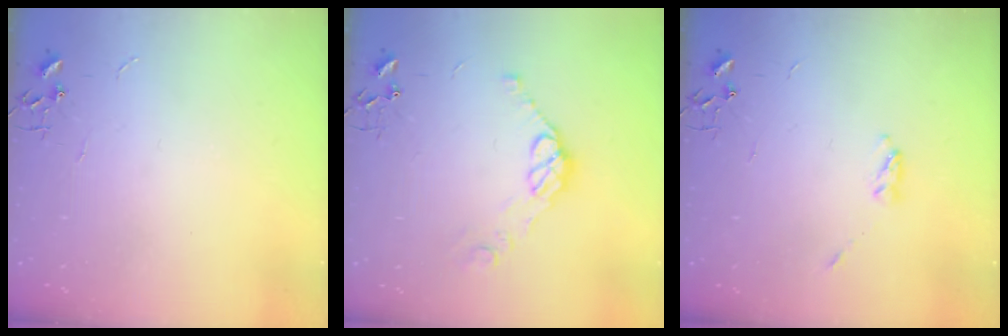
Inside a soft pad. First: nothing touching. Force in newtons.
{"total": 9.1, "press": 9.1, "slide": 0.7}
{"total": 3.3, "press": 3.3, "slide": 0.5}